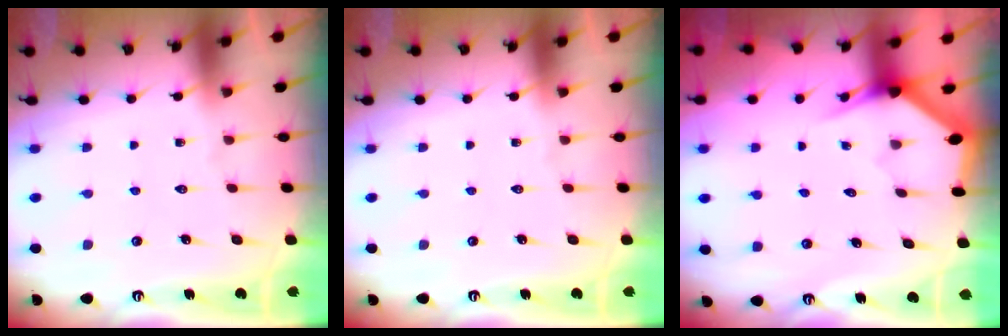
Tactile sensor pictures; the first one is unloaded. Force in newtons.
{"total": 0.0}
{"total": 3.1, "press": 3.1, "slide": 0.1}